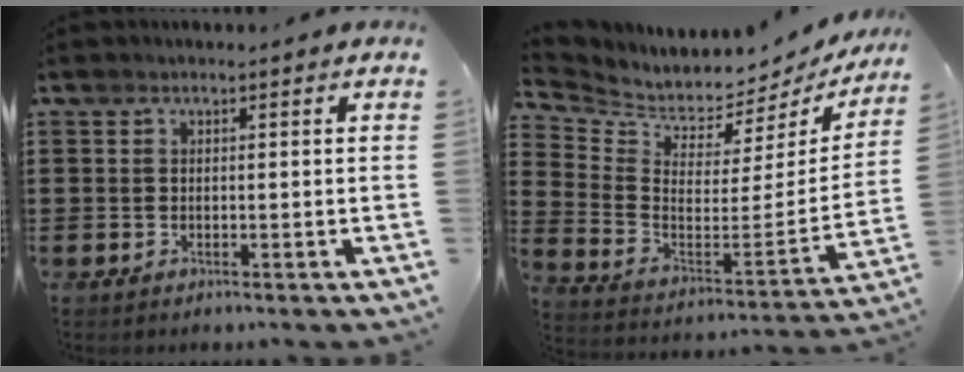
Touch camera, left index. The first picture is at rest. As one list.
[{"total": 4.2, "force": [4.0, 1.1, 0.4], "torque": [-0.040, -0.054, 0.064]}]